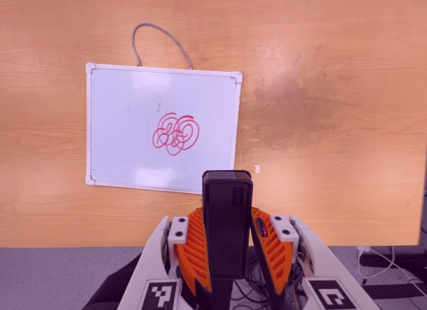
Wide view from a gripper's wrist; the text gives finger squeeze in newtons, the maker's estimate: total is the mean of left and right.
{"total": 3.9, "left": 2.5, "right": 5.3}